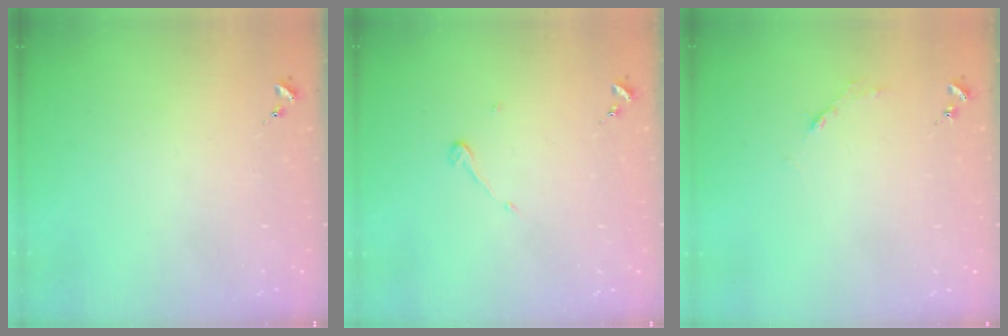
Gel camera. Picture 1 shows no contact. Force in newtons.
{"total": 3.9, "press": 3.9, "slide": 0.3}
{"total": 2.7, "press": 2.7, "slide": 0.4}